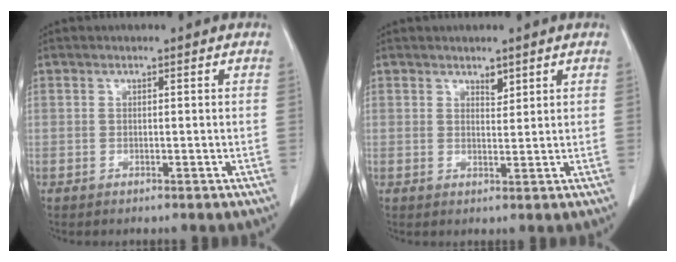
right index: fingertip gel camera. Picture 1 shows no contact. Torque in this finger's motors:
{"motor_torque": [-0.18, 0.25, 0.00, 0.01]}